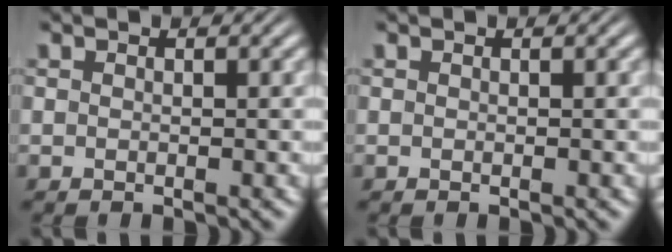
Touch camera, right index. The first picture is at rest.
{"total": 0.0}